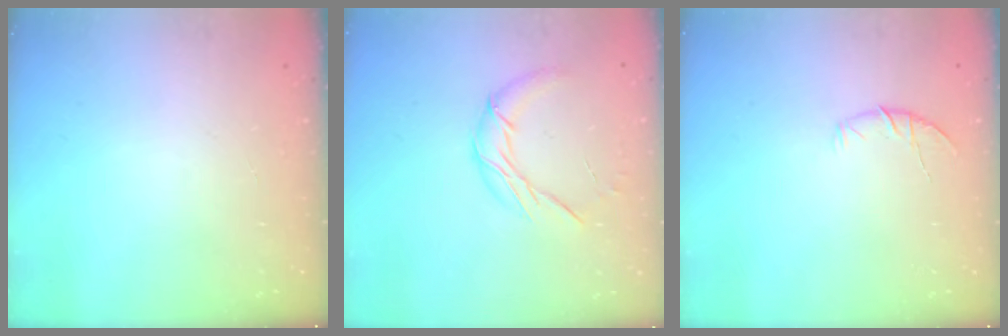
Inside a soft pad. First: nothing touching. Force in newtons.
{"total": 8.7, "press": 8.7, "slide": 0.3}
{"total": 6.5, "press": 6.4, "slide": 1.3}